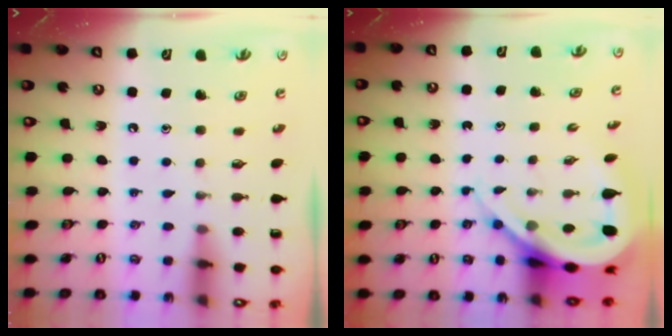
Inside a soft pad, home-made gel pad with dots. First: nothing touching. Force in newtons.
{"total": 11.1, "press": 11.0, "slide": 1.4}